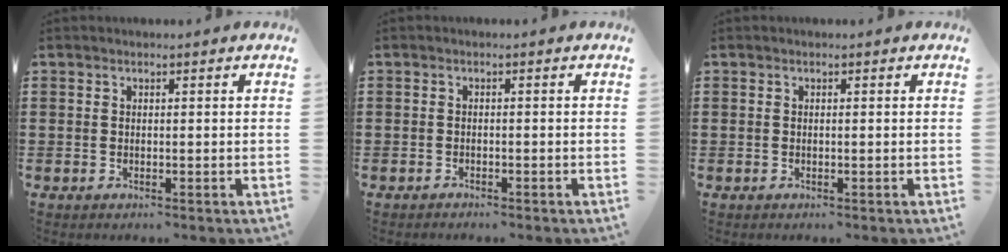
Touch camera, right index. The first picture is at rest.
{"total": 0.9, "force": [-0.9, 0.1, 0.0], "torque": [-0.004, 0.000, -0.019]}
{"total": 0.0}